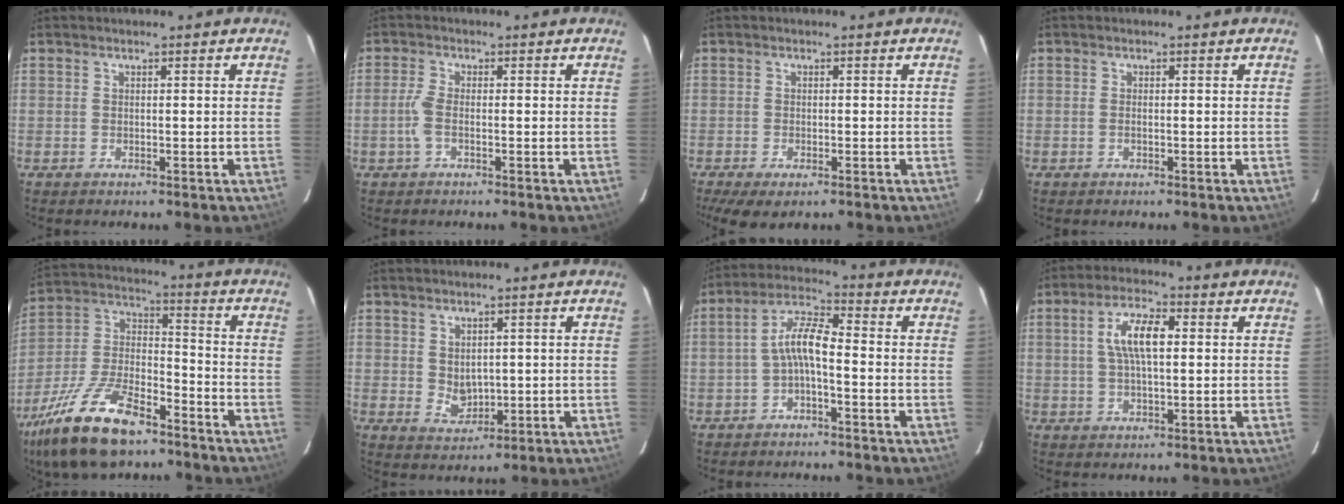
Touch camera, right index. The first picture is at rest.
{"total": 3.0, "force": [-0.8, 0.9, 2.7], "torque": [-0.067, 0.002, -0.018]}
{"total": 6.2, "force": [-4.0, 2.5, 4.1], "torque": [-0.095, -0.027, -0.066]}
{"total": 0.6, "force": [-0.2, 0.2, 0.5], "torque": [-0.011, 0.001, -0.004]}
{"total": 20.5, "force": [-13.7, 8.3, 12.9], "torque": [-0.273, -0.009, -0.250]}
{"total": 3.8, "force": [0.8, 3.1, 2.1], "torque": [-0.034, -0.001, 0.024]}
{"total": 6.0, "force": [-2.0, 1.6, 5.5], "torque": [-0.120, 0.019, -0.039]}
{"total": 7.5, "force": [1.4, 2.6, 6.9], "torque": [-0.132, 0.013, 0.026]}